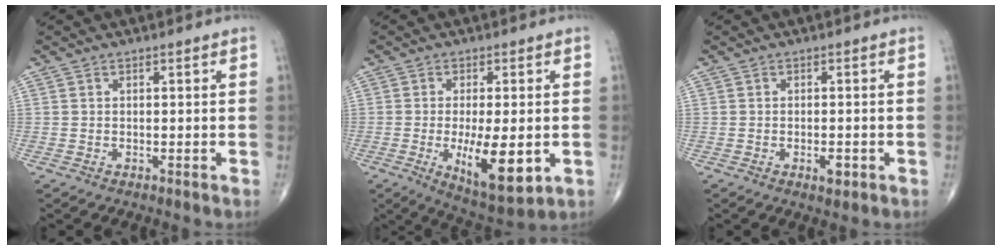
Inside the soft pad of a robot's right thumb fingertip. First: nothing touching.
{"total": 12.0, "force": [-2.4, 4.3, 10.9], "torque": [-0.167, -0.023, -0.029]}
{"total": 2.2, "force": [-0.9, 1.0, 1.8], "torque": [-0.024, 0.001, -0.013]}